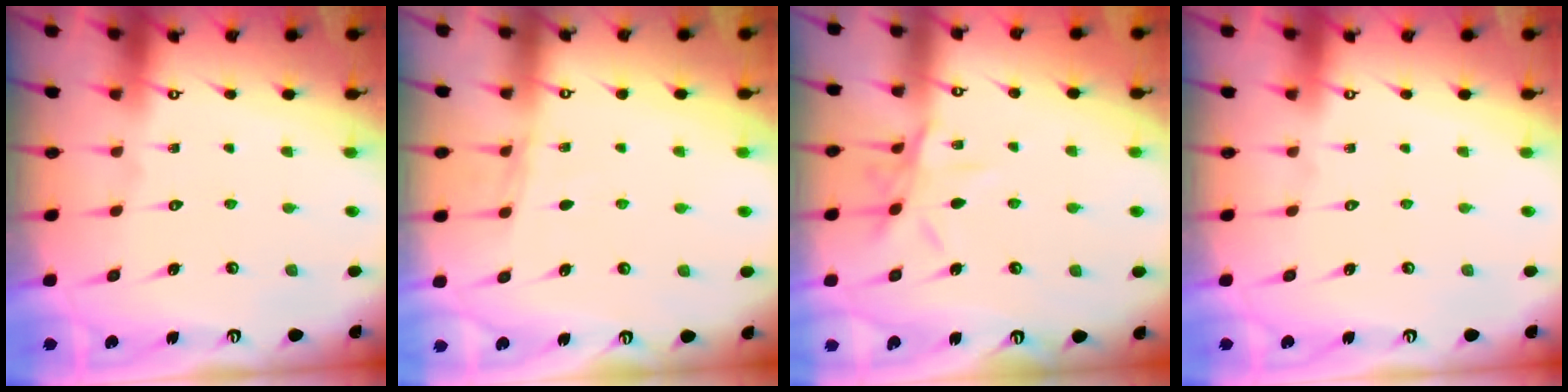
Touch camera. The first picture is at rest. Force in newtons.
{"total": 5.7, "press": 5.7, "slide": 0.4}
{"total": 9.0, "press": 9.0, "slide": 0.6}
{"total": 0.0}